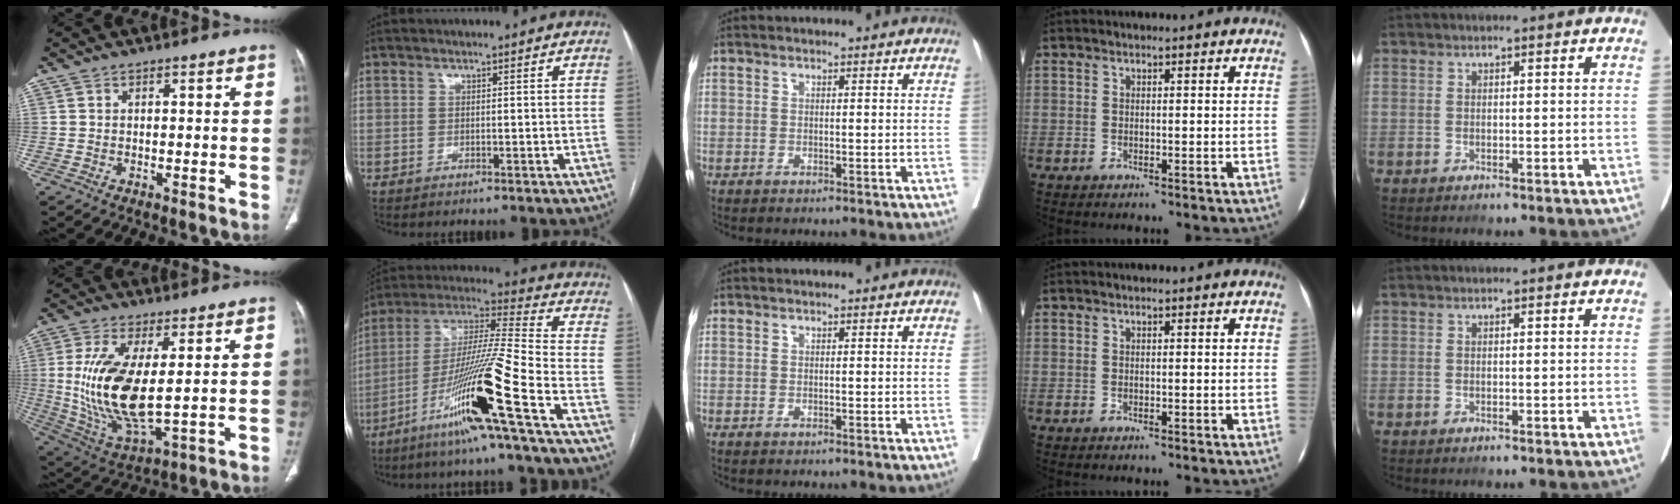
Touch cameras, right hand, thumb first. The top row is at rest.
{"thumb": {"total": 16.5, "force": [1.3, 6.5, 15.1], "torque": [-0.313, -0.024, 0.037]}, "index": {"total": 18.3, "force": [-9.0, -1.9, 15.9], "torque": [-0.320, -0.030, -0.171]}}